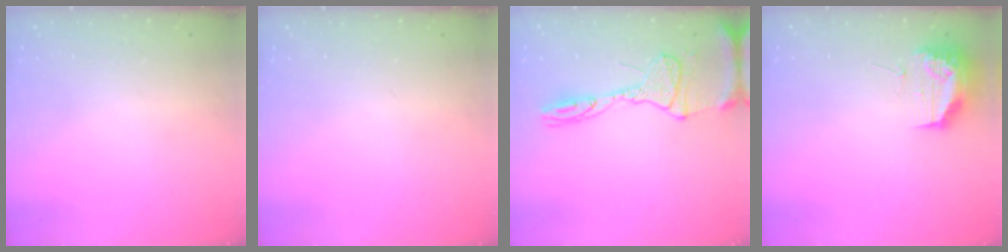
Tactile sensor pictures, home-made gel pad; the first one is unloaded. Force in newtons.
{"total": 2.8, "press": 2.2, "slide": 1.7}
{"total": 15.5, "press": 15.4, "slide": 1.2}
{"total": 13.8, "press": 11.9, "slide": 6.9}